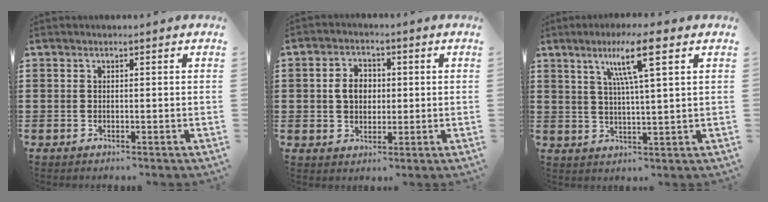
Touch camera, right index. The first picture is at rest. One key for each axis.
{"total": 4.5, "fx": 0.2, "fy": 3.5, "fz": 2.9, "tx": -0.058, "ty": 0.011, "tz": -0.003}
{"total": 8.2, "fx": 3.9, "fy": -0.2, "fz": 7.2, "tx": -0.151, "ty": 0.003, "tz": 0.062}